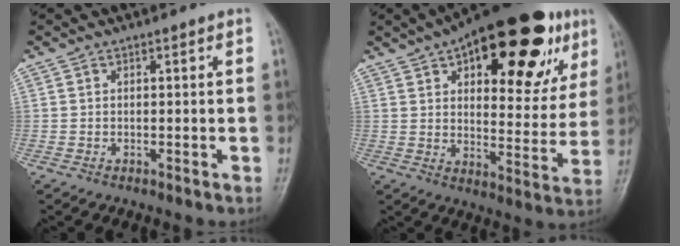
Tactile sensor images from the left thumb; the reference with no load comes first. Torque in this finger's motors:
{"motor_torque": [0.80, 0.74, 1.76, -1.02, 0.17]}